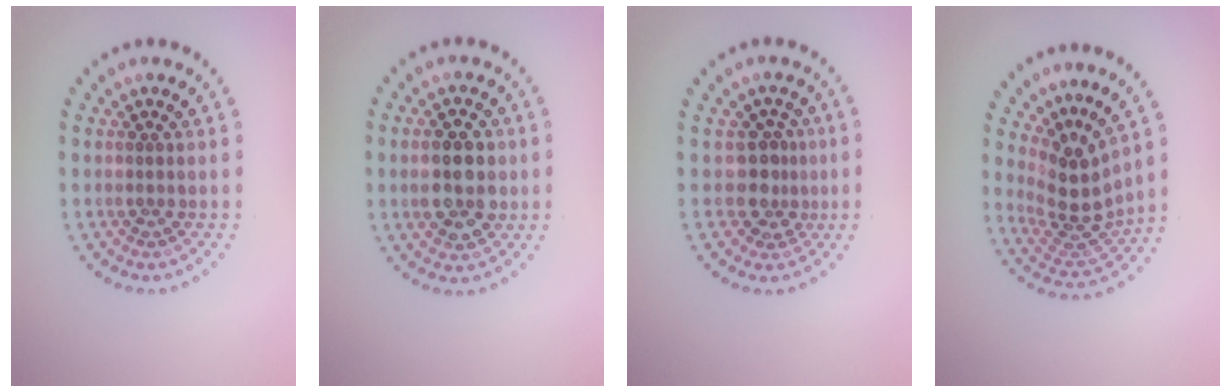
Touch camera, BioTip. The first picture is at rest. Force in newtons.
{"total": 4.9, "press": 4.9, "slide": 0.3}
{"total": 2.5, "press": 2.0, "slide": 1.5}
{"total": 4.0, "press": 2.8, "slide": 2.9}